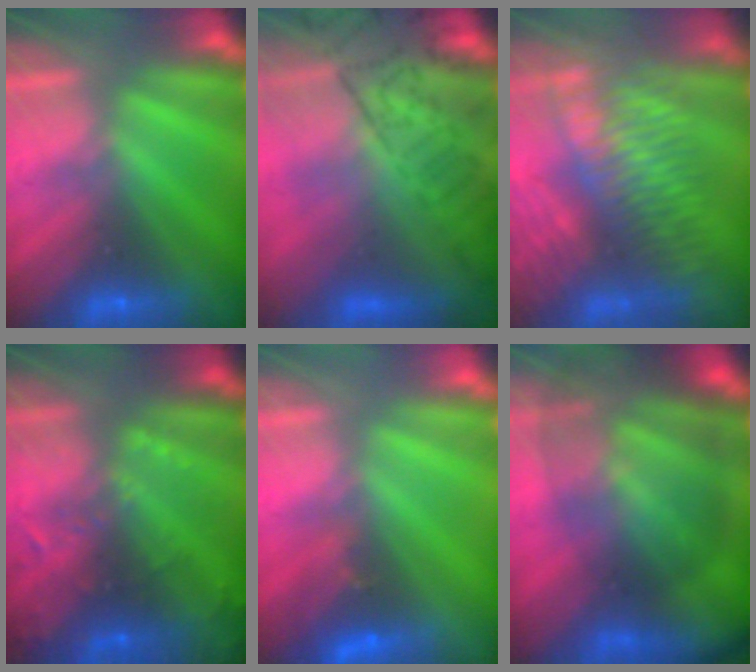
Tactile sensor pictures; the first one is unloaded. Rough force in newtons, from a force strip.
{"total": 7.6}
{"total": 7.4}
{"total": 9.3}
{"total": 2.7}
{"total": 10.7}